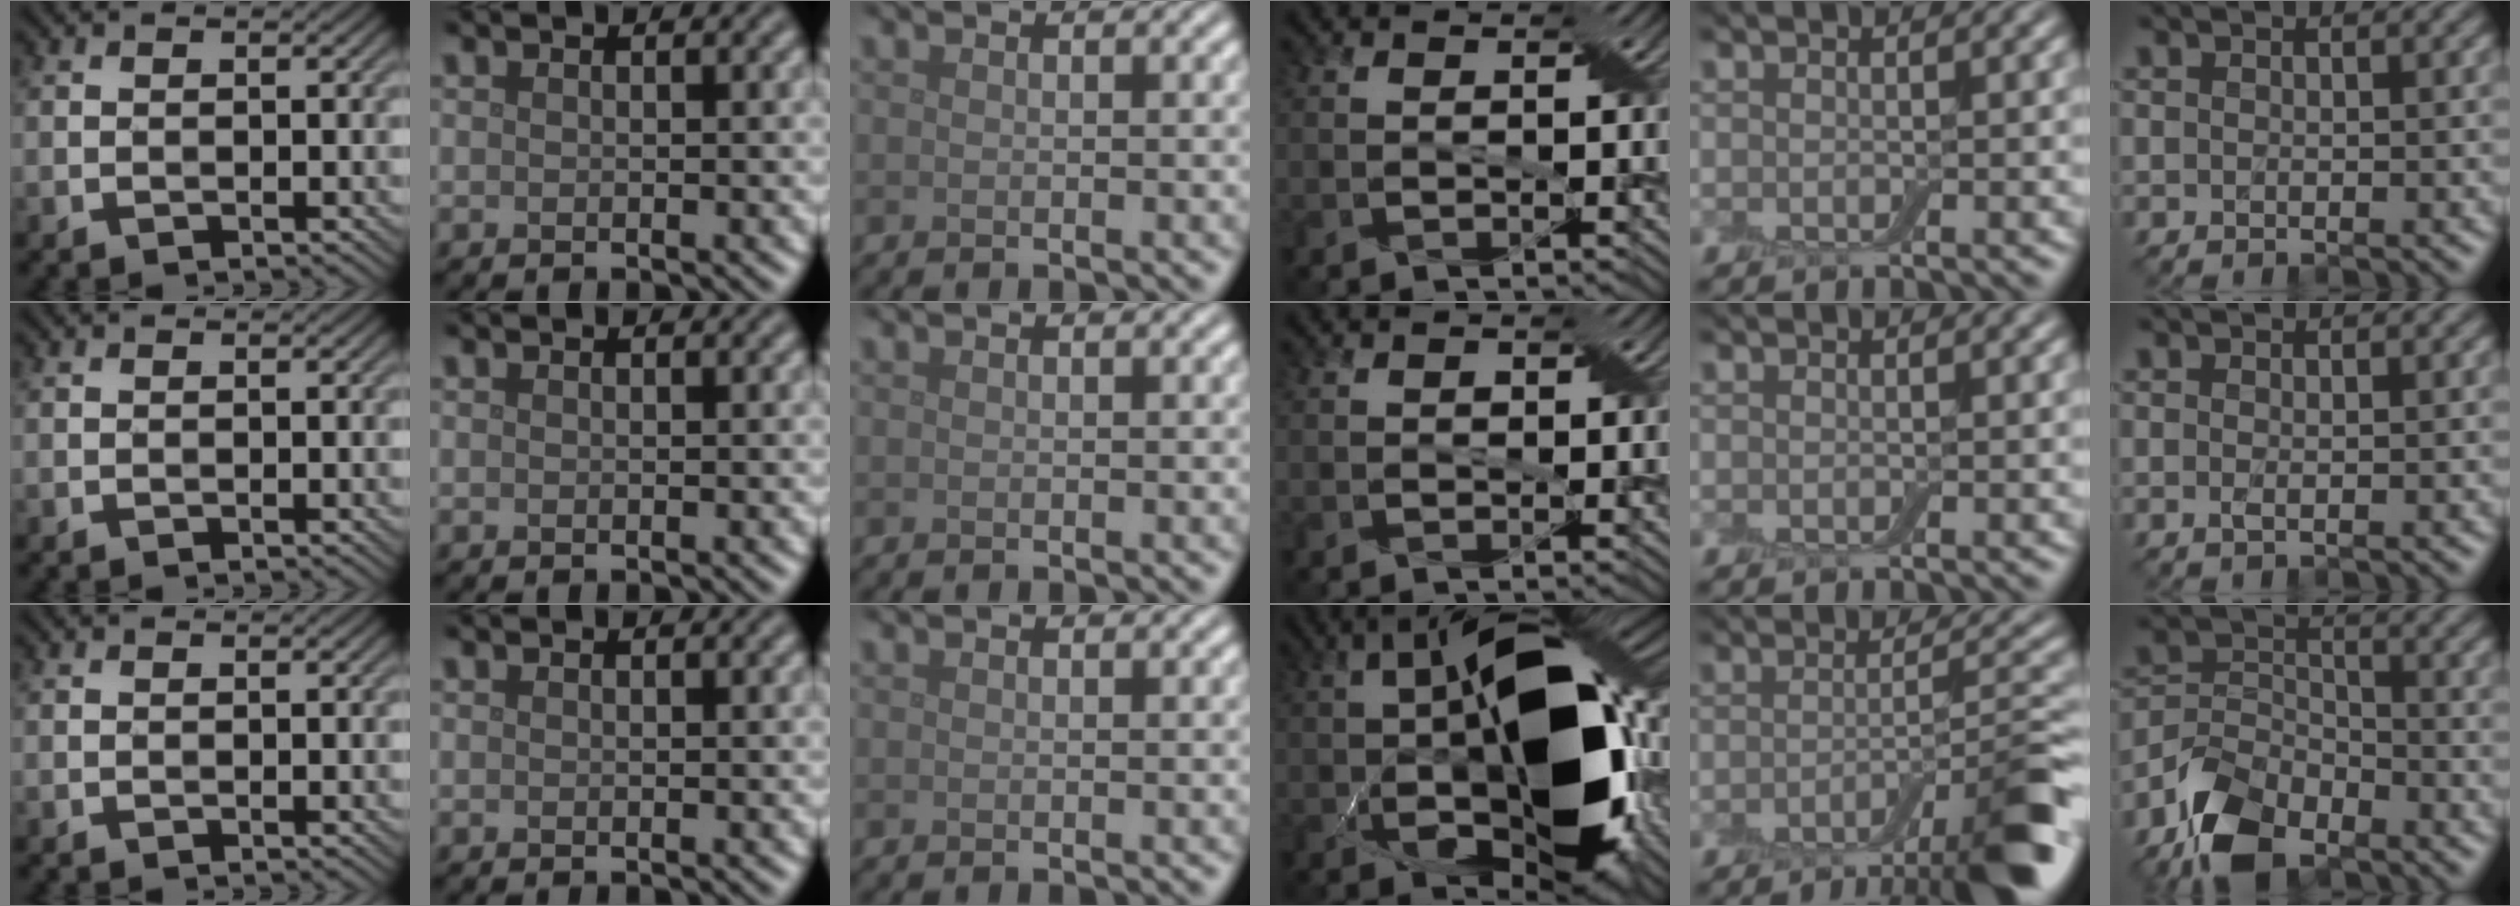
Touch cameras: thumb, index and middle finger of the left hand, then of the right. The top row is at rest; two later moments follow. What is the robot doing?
{"motion": "pour", "object": "cup"}